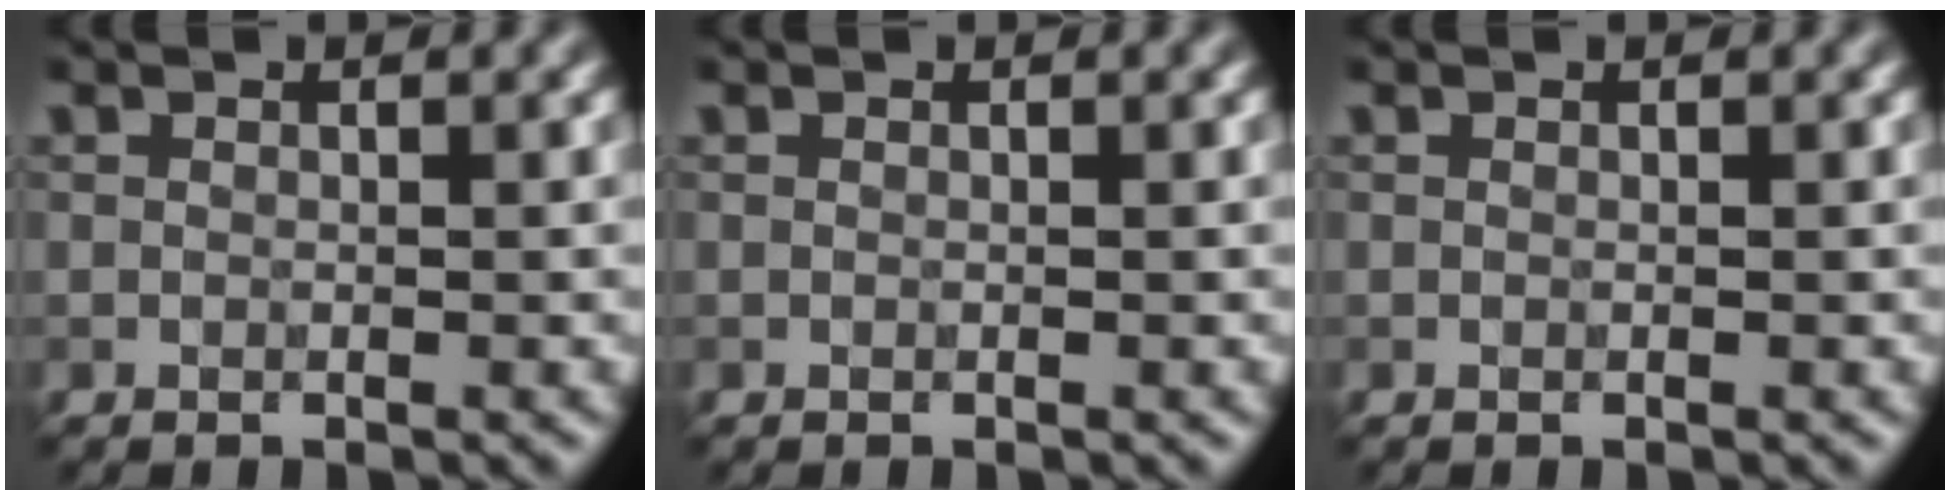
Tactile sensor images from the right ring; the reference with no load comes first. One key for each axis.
{"total": 0.0}
{"total": 0.0}